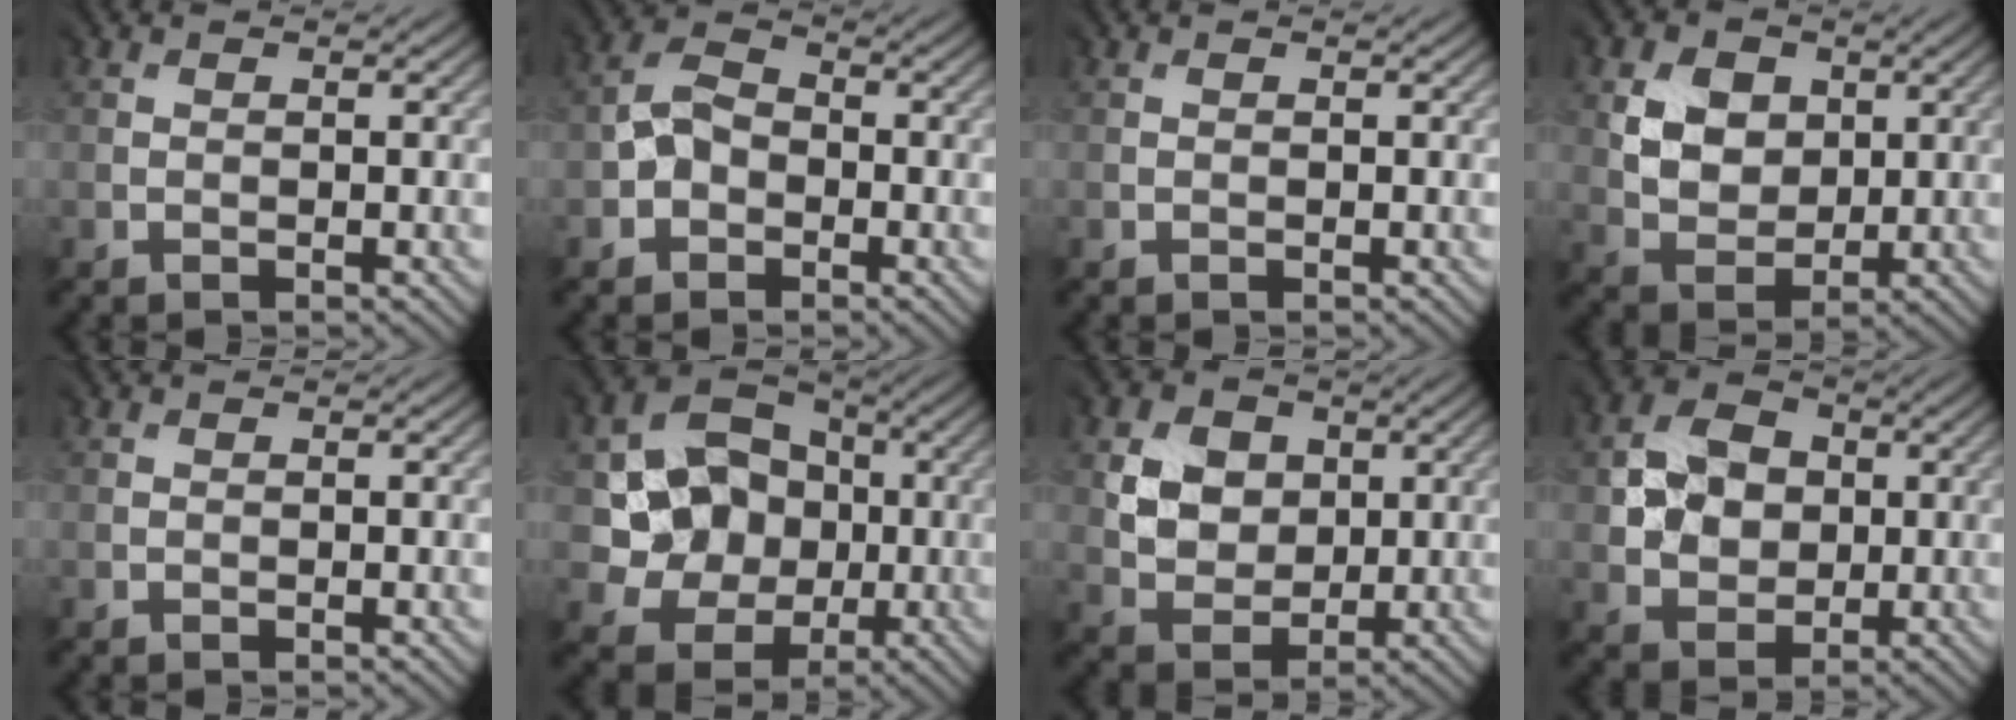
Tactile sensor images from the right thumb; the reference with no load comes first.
{"total": 3.4, "force": [-1.0, 2.8, 1.6], "torque": [-0.025, 0.012, -0.029]}
{"total": 0.0}
{"total": 5.4, "force": [2.1, 4.5, 2.0], "torque": [-0.056, -0.002, 0.034]}
{"total": 0.0}
{"total": 9.3, "force": [0.6, 8.5, 3.8], "torque": [-0.083, -0.001, -0.002]}
{"total": 4.9, "force": [1.8, 4.4, 1.4], "torque": [-0.045, -0.001, 0.028]}
{"total": 6.1, "force": [1.3, 5.4, 2.6], "torque": [-0.060, 0.009, 0.015]}